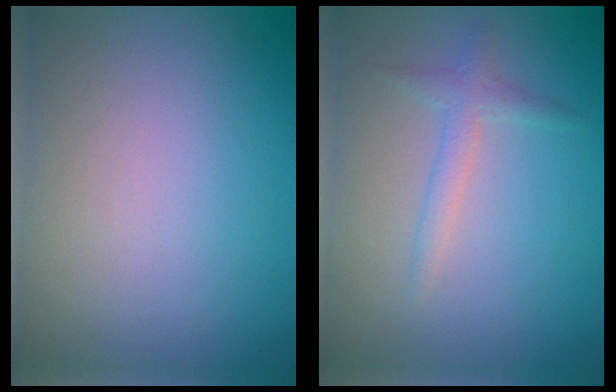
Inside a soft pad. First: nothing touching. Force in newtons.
{"total": 1.7, "press": 1.7, "slide": 0.1}